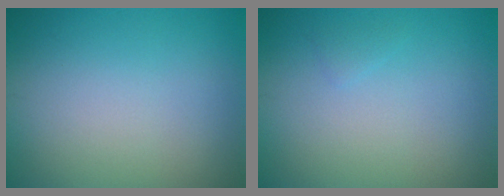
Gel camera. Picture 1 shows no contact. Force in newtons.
{"total": 0.5, "press": 0.5, "slide": 0.0}